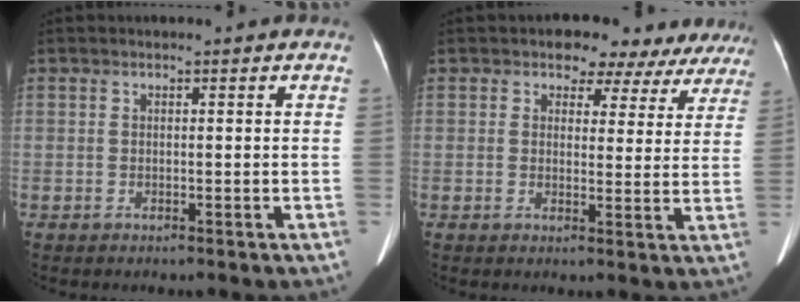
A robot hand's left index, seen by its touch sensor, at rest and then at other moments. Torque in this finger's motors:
{"motor_torque": [0.67, -1.47, 0.16, 0.03]}